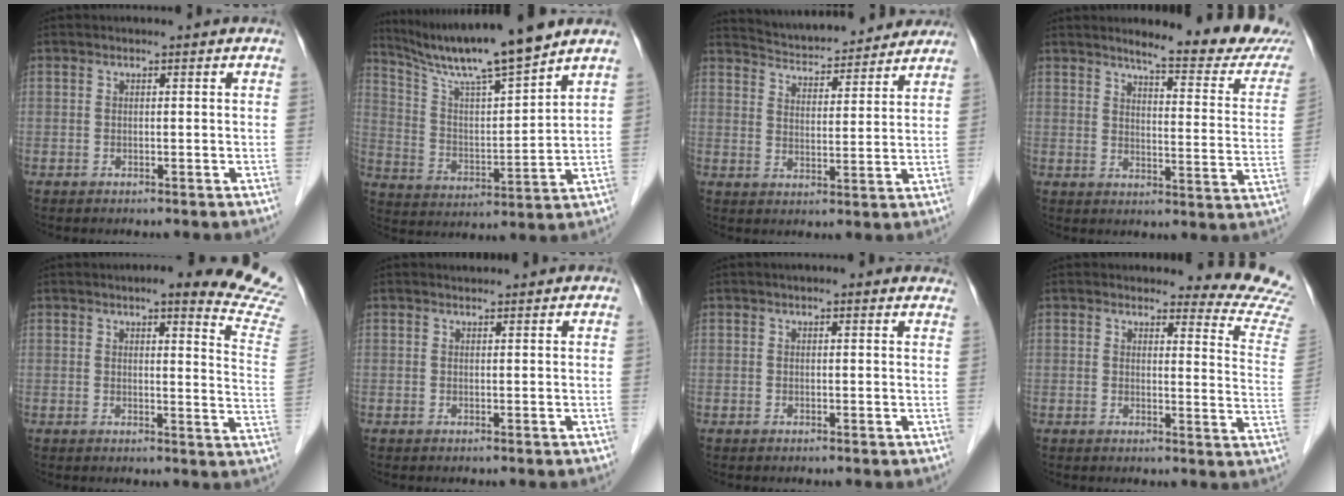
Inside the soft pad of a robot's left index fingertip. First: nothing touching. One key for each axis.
{"total": 14.3, "fx": 12.5, "fy": -0.7, "fz": 7.0, "tx": -0.131, "ty": 0.001, "tz": 0.225}
{"total": 15.6, "fx": 14.7, "fy": 2.8, "fz": 4.3, "tx": -0.063, "ty": 0.018, "tz": 0.206}
{"total": 16.2, "fx": 14.5, "fy": 1.3, "fz": 7.1, "tx": -0.081, "ty": -0.063, "tz": 0.164}
{"total": 14.1, "fx": 13.0, "fy": 0.7, "fz": 5.3, "tx": -0.038, "ty": -0.079, "tz": 0.112}
{"total": 2.0, "fx": 1.9, "fy": 0.4, "fz": 0.4, "tx": -0.012, "ty": 0.019, "tz": 0.028}
{"total": 5.3, "fx": 4.5, "fy": 1.2, "fz": 2.4, "tx": -0.024, "ty": 0.022, "tz": 0.043}
{"total": 10.8, "fx": 10.8, "fy": 0.0, "fz": 0.2, "tx": 0.017, "ty": -0.120, "tz": 0.084}